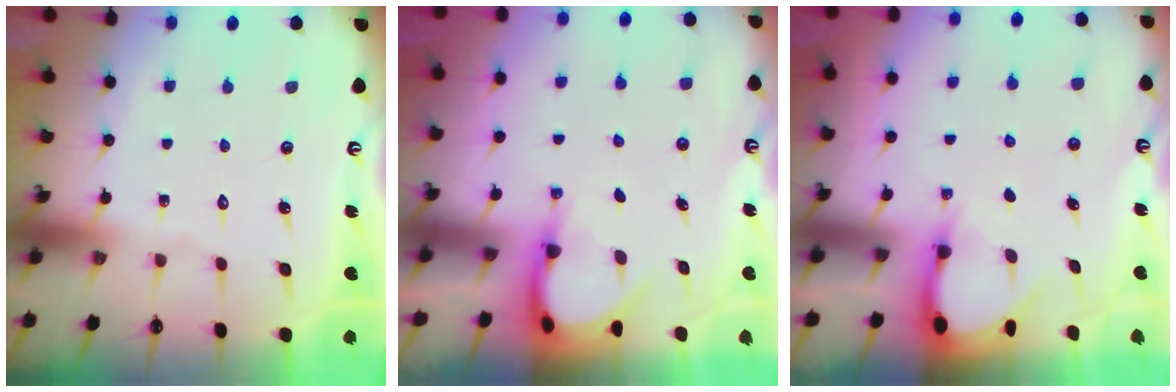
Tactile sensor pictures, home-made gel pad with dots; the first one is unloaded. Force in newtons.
{"total": 3.9, "press": 3.9, "slide": 0.3}
{"total": 2.9, "press": 2.9, "slide": 0.3}